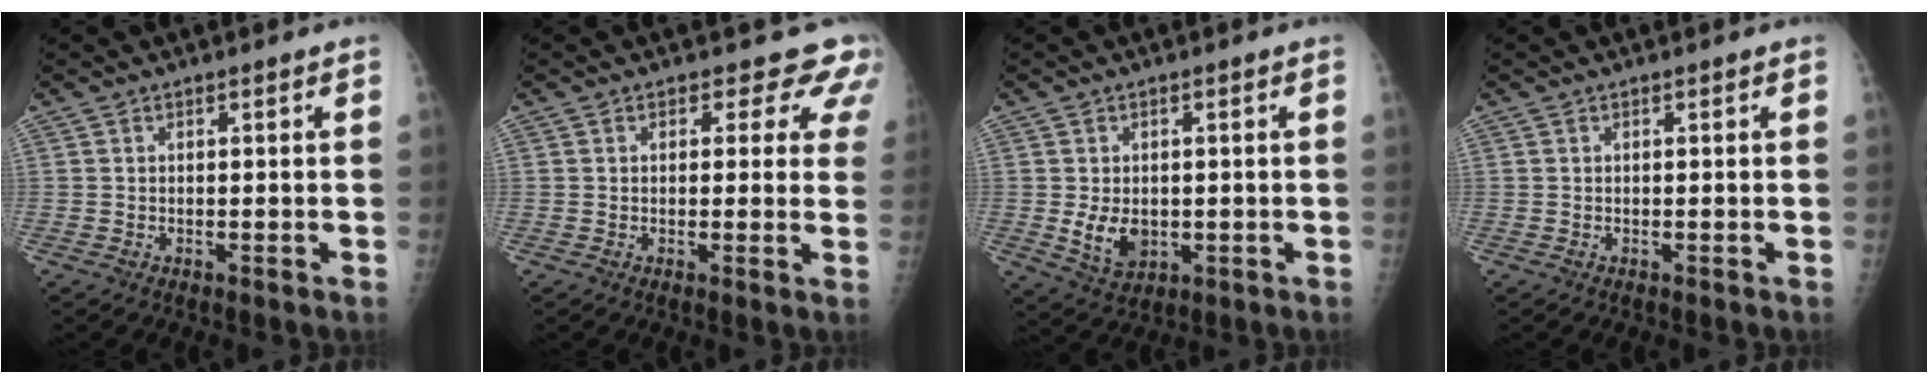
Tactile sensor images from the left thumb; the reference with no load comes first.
{"total": 6.4, "force": [4.6, 3.8, 2.4], "torque": [0.016, -0.018, 0.034]}
{"total": 6.1, "force": [-0.7, 4.5, 4.0], "torque": [-0.052, -0.010, 0.001]}
{"total": 0.0}